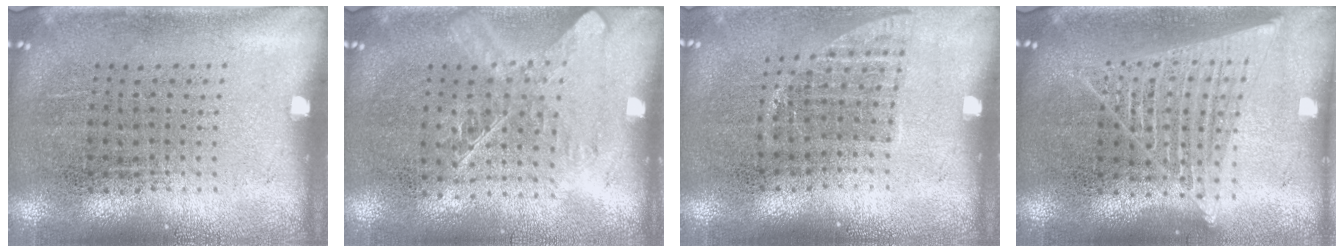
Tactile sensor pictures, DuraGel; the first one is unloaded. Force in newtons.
{"total": 1.6, "press": 1.4, "slide": 0.8}
{"total": 1.1, "press": 0.9, "slide": 0.6}
{"total": 1.9, "press": 1.7, "slide": 0.8}